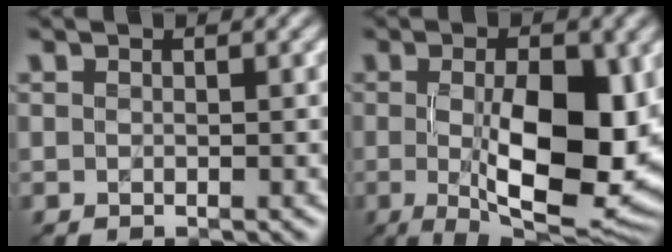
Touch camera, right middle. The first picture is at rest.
{"total": 12.3, "force": [-0.7, 4.8, 11.2], "torque": [-0.172, -0.016, -0.005]}